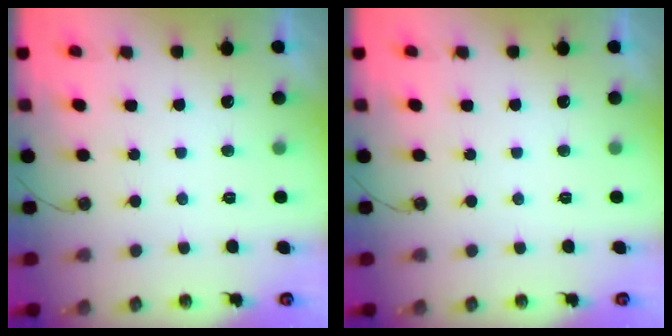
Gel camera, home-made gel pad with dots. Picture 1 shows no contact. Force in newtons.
{"total": 0.0}